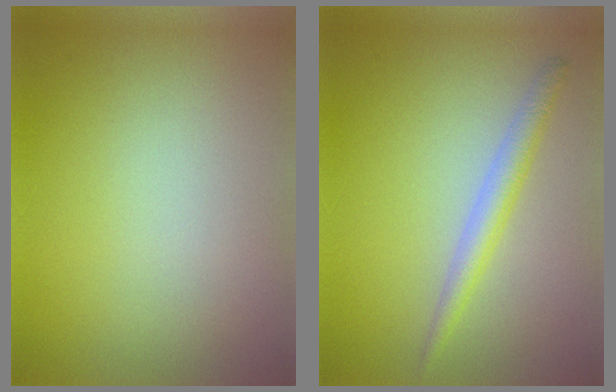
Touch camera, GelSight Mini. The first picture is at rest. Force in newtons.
{"total": 2.2, "press": 2.2, "slide": 0.1}